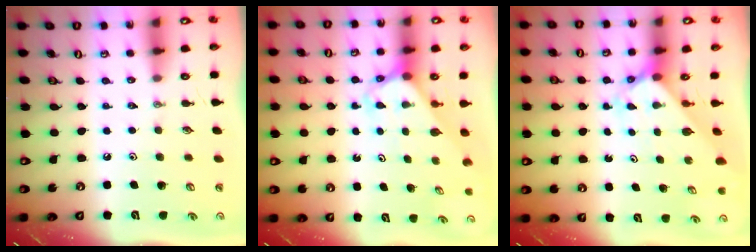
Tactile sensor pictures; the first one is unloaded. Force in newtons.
{"total": 2.7, "press": 2.7, "slide": 0.2}
{"total": 1.9, "press": 1.9, "slide": 0.1}